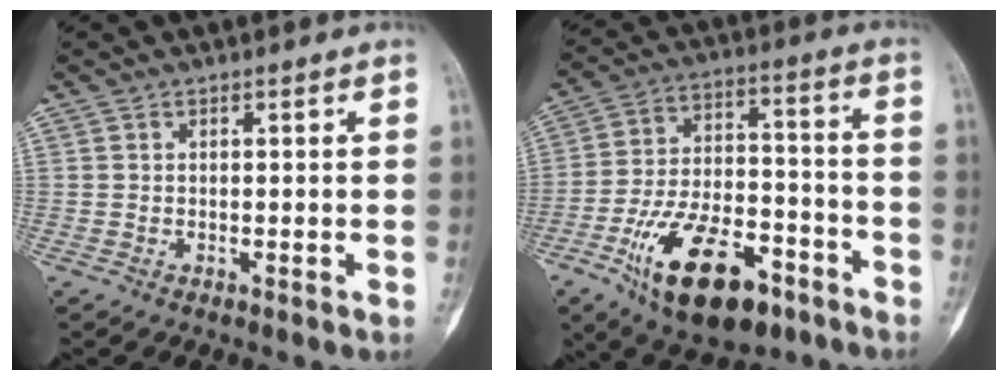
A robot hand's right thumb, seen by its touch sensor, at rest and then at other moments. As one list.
[{"total": 20.2, "force": [-10.6, 10.0, 13.9], "torque": [-0.225, 0.068, -0.167]}]